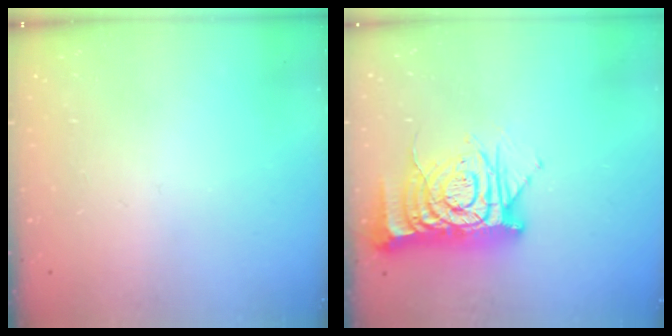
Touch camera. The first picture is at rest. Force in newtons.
{"total": 17.1, "press": 17.0, "slide": 1.5}